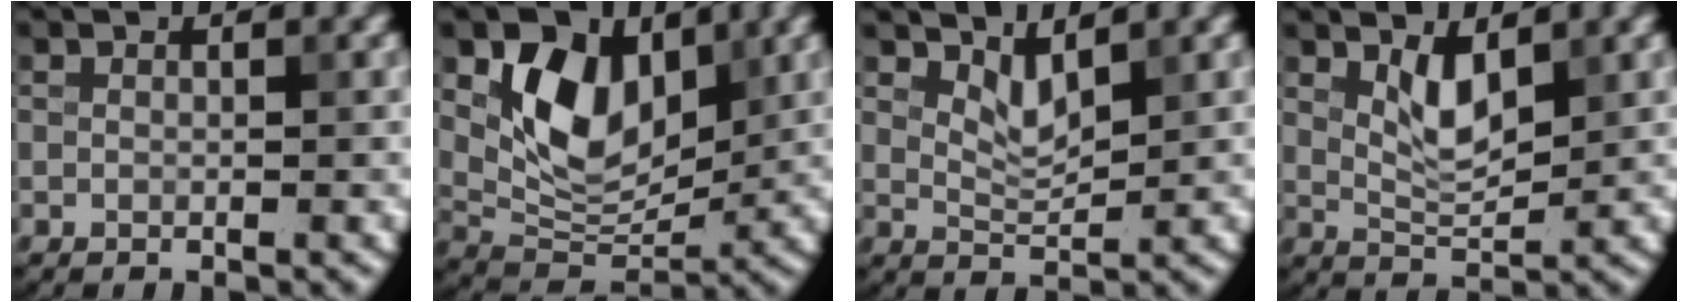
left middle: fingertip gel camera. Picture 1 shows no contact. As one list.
[{"total": 7.8, "force": [2.8, 5.1, 5.2], "torque": [-0.091, -0.009, 0.049]}, {"total": 2.3, "force": [1.6, 0.7, 1.4], "torque": [-0.030, -0.011, 0.034]}, {"total": 3.2, "force": [1.4, 1.3, 2.6], "torque": [-0.050, -0.004, 0.029]}]